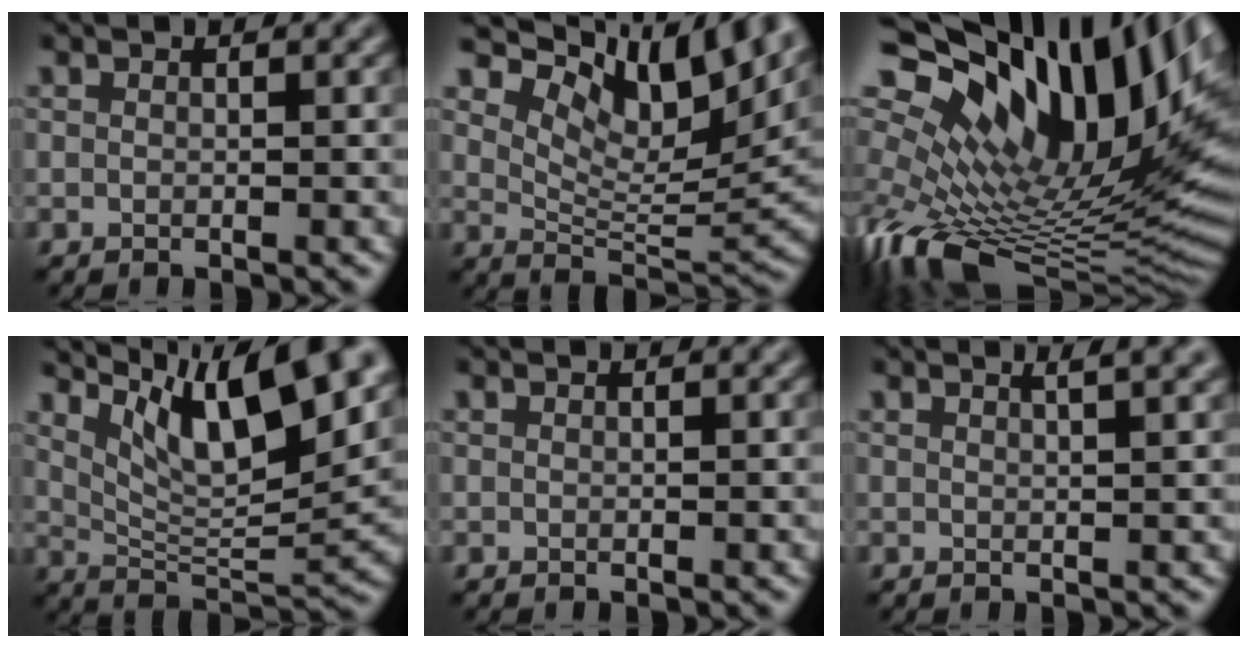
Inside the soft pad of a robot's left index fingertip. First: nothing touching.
{"total": 12.8, "force": [8.9, 4.0, 8.2], "torque": [-0.138, 0.013, 0.154]}
{"total": 18.4, "force": [4.6, 9.3, 15.2], "torque": [-0.261, 0.007, 0.092]}
{"total": 10.8, "force": [6.6, 3.3, 7.9], "torque": [-0.126, -0.001, 0.114]}
{"total": 0.0}
{"total": 3.3, "force": [2.1, 1.2, 2.2], "torque": [-0.010, 0.011, 0.002]}